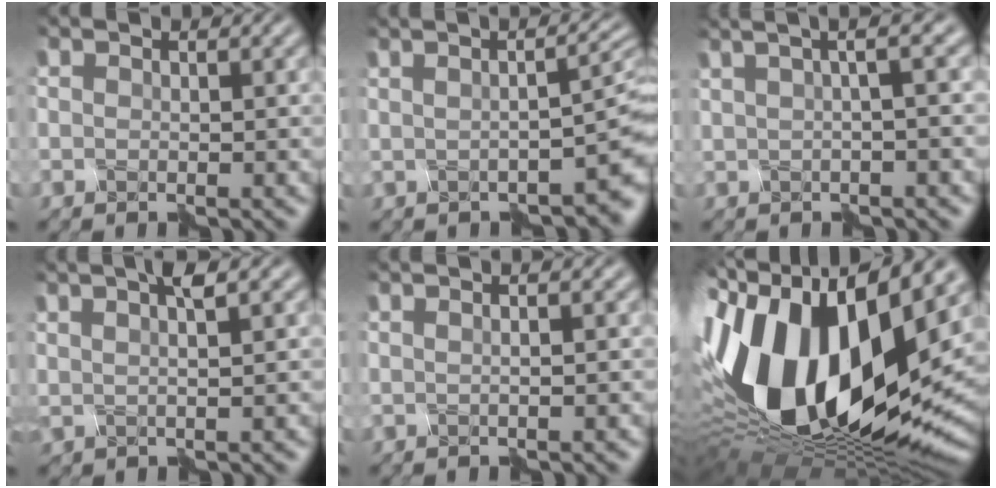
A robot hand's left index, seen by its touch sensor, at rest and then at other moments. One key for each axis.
{"total": 4.6, "fx": -1.0, "fy": 0.7, "fz": 4.4, "tx": -0.036, "ty": 0.003, "tz": -0.008}
{"total": 4.4, "fx": 1.5, "fy": 0.8, "fz": 4.0, "tx": -0.043, "ty": 0.027, "tz": 0.010}
{"total": 1.6, "fx": 0.8, "fy": -0.9, "fz": 1.1, "tx": -0.018, "ty": 0.001, "tz": 0.020}
{"total": 1.1, "fx": -0.2, "fy": -1.1, "fz": 0.2, "tx": -0.004, "ty": 0.001, "tz": -0.004}
{"total": 17.2, "fx": 0.2, "fy": 9.2, "fz": 14.5, "tx": -0.312, "ty": 0.001, "tz": 0.003}